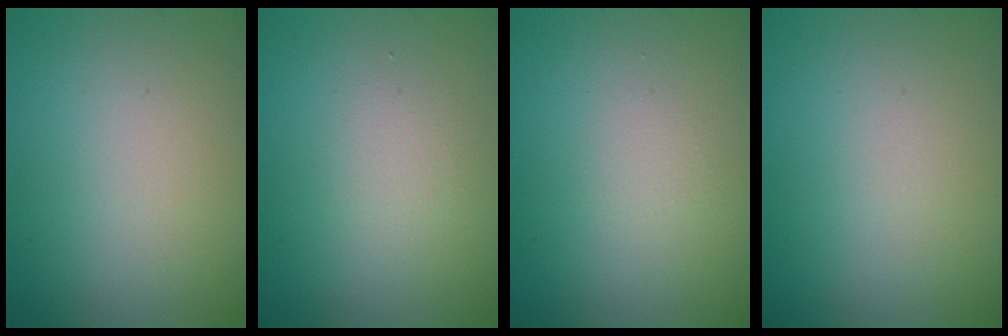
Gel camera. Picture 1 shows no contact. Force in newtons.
{"total": 1.3, "press": 1.3, "slide": 0.1}
{"total": 0.8, "press": 0.7, "slide": 0.1}
{"total": 0.0}